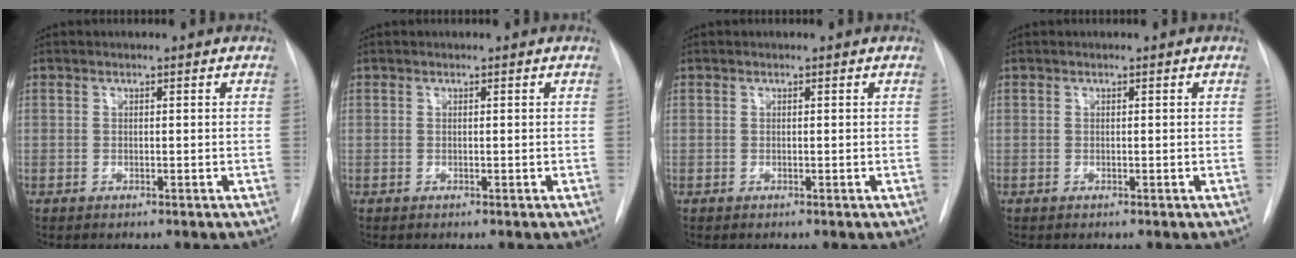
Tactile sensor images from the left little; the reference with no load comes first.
{"total": 0.0}
{"total": 0.0}
{"total": 0.0}